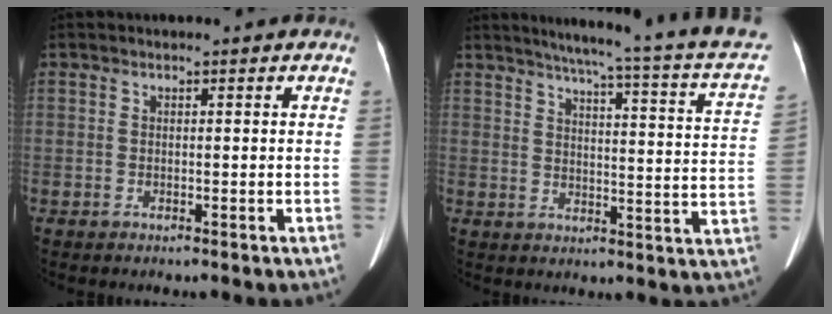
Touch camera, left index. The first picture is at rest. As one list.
[{"total": 23.0, "force": [19.3, -0.1, 12.4], "torque": [-0.175, -0.042, 0.224]}]